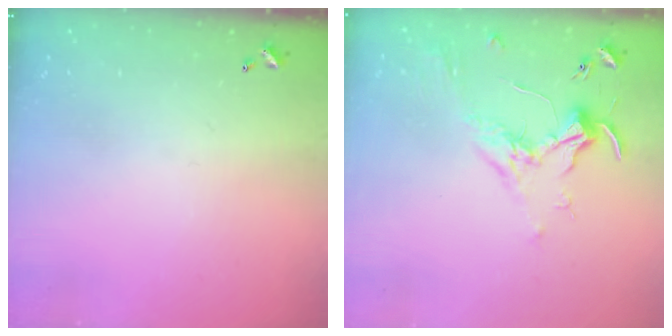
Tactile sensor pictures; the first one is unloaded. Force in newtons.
{"total": 1.7, "press": 1.5, "slide": 0.7}